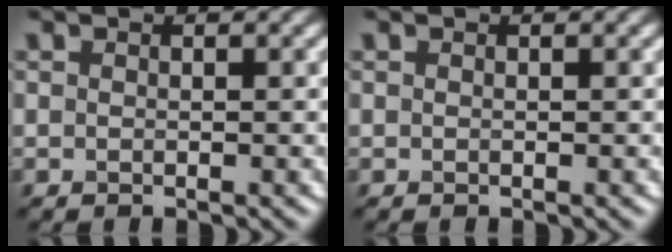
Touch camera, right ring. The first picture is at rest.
{"total": 0.0}